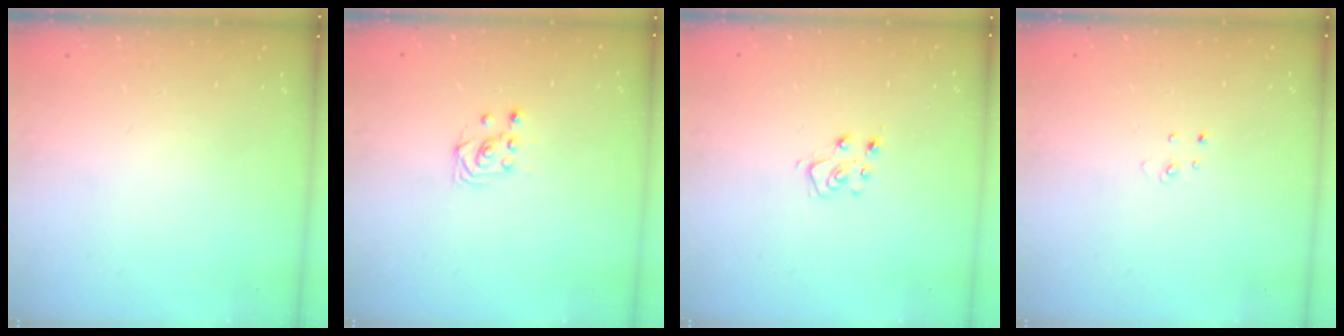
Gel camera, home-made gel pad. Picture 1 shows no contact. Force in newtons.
{"total": 2.7, "press": 2.4, "slide": 1.3}
{"total": 5.7, "press": 5.7, "slide": 0.5}
{"total": 2.7, "press": 2.7, "slide": 0.3}